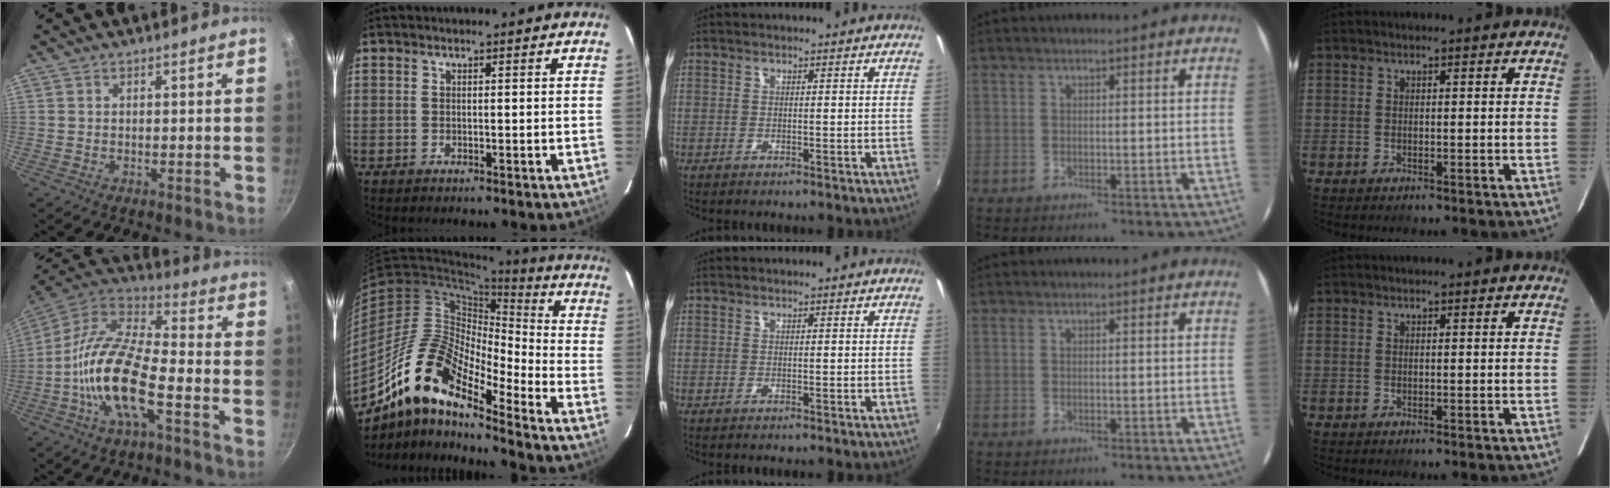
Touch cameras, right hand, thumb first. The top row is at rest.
{"thumb": {"total": 18.2, "force": [-5.8, 6.9, 15.8], "torque": [-0.302, 0.043, -0.132]}, "index": {"total": 16.6, "force": [-12.0, 4.4, 10.6], "torque": [-0.178, -0.004, -0.241]}}